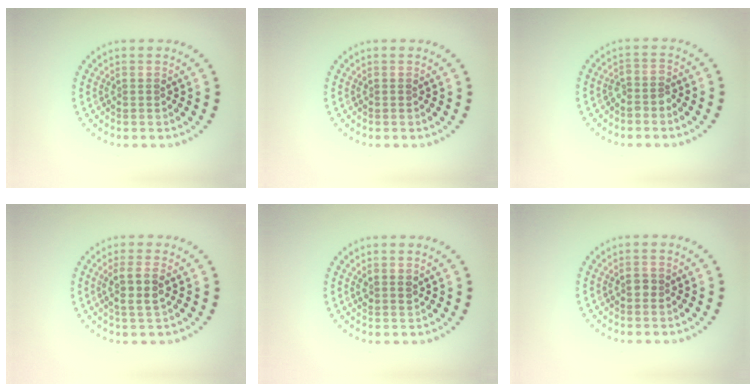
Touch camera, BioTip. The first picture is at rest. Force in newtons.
{"total": 0.0}
{"total": 1.7, "press": 1.4, "slide": 1.0}
{"total": 2.6, "press": 2.4, "slide": 1.0}
{"total": 1.2, "press": 1.0, "slide": 0.6}
{"total": 0.8, "press": 0.8, "slide": 0.1}